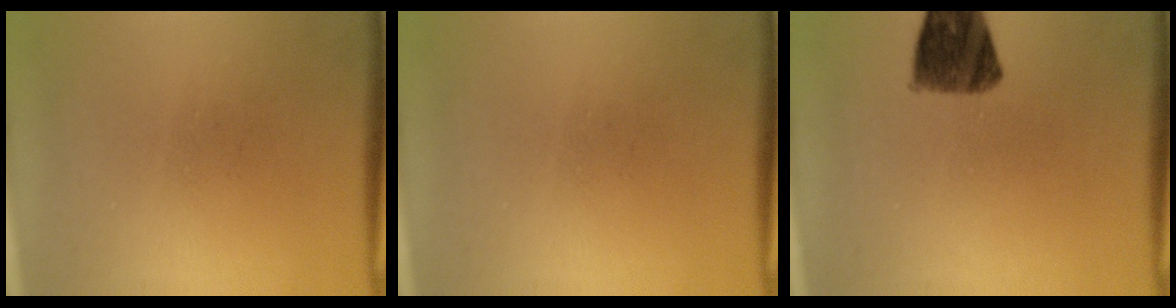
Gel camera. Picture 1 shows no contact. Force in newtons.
{"total": 0.0}
{"total": 9.2}